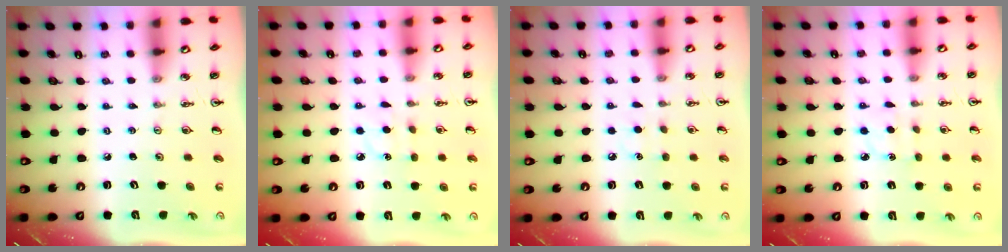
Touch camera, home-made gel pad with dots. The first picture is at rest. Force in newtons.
{"total": 4.7, "press": 4.7, "slide": 0.6}
{"total": 6.0, "press": 5.9, "slide": 0.7}
{"total": 4.6, "press": 4.5, "slide": 0.5}